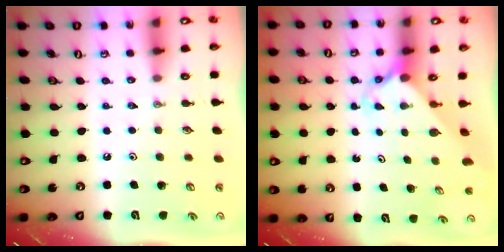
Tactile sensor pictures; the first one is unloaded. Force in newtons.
{"total": 2.3, "press": 2.3, "slide": 0.2}